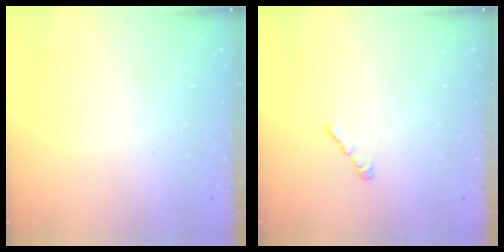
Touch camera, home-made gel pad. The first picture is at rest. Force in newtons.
{"total": 2.2, "press": 2.1, "slide": 0.6}